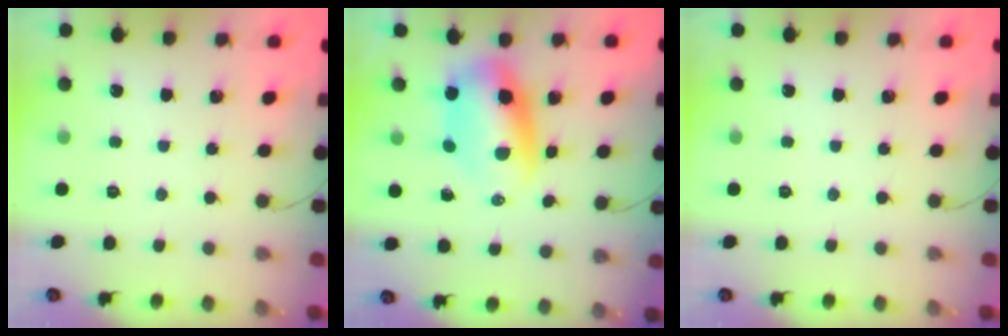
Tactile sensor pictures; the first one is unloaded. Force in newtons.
{"total": 8.6, "press": 8.3, "slide": 2.2}
{"total": 0.0}